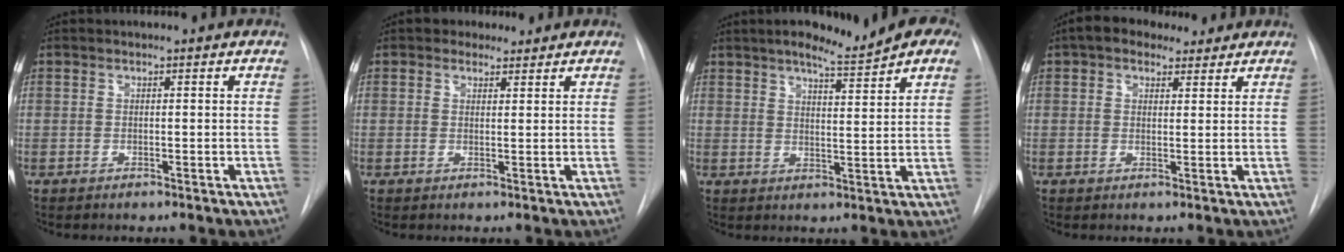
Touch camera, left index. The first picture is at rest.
{"total": 2.5, "force": [1.8, 1.7, 0.4], "torque": [-0.007, 0.012, 0.026]}
{"total": 10.5, "force": [8.0, 1.4, 6.6], "torque": [-0.088, 0.009, 0.101]}
{"total": 6.6, "force": [4.8, 3.5, 2.8], "torque": [-0.041, 0.033, 0.078]}